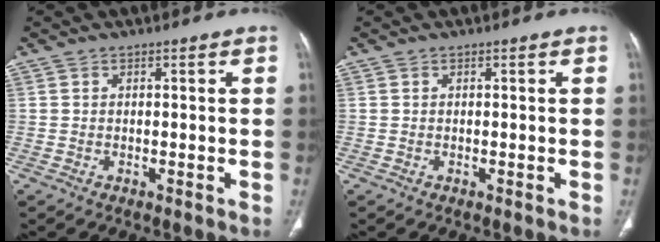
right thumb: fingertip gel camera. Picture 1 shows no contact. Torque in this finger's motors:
{"motor_torque": [0.05, 0.11, -0.03, 0.03, 0.00]}